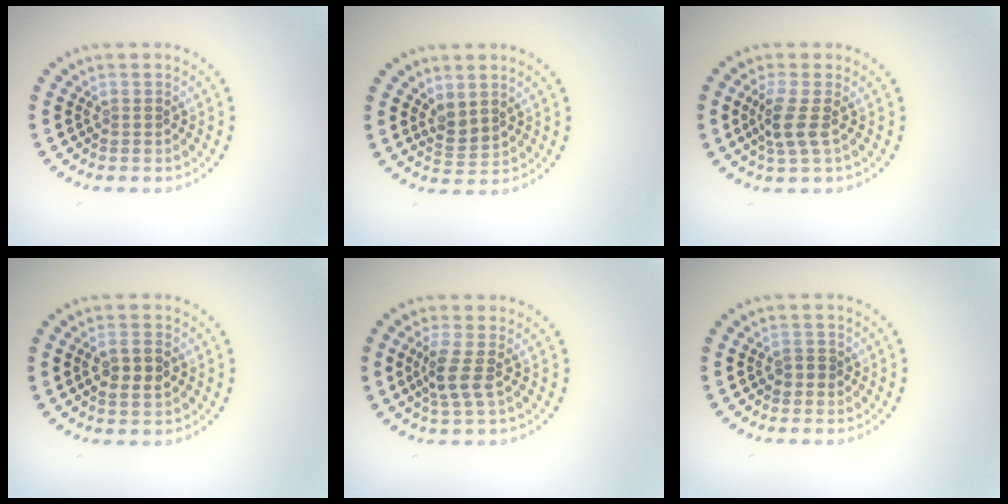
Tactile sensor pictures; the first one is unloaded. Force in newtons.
{"total": 2.0, "press": 1.6, "slide": 1.1}
{"total": 2.6, "press": 2.1, "slide": 1.5}
{"total": 2.6, "press": 2.6, "slide": 0.5}
{"total": 2.6, "press": 2.1, "slide": 1.5}
{"total": 1.1, "press": 1.0, "slide": 0.4}